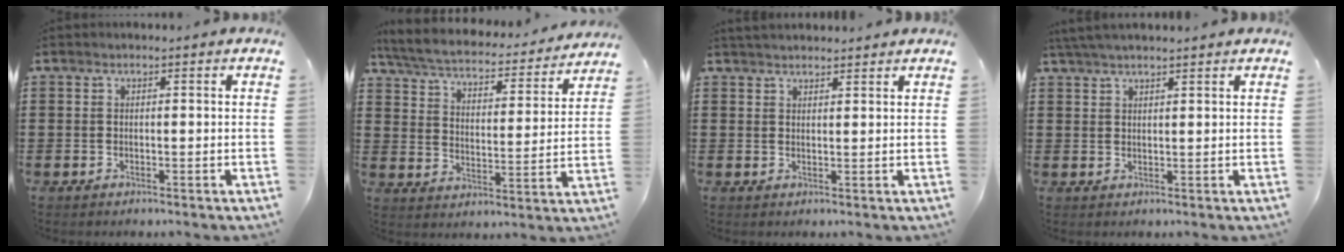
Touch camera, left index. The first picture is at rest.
{"total": 4.6, "force": [4.3, 0.3, 1.5], "torque": [-0.052, -0.032, 0.067]}
{"total": 2.1, "force": [2.1, 0.3, 0.1], "torque": [-0.007, 0.002, 0.041]}
{"total": 2.8, "force": [2.5, 0.2, 1.2], "torque": [-0.029, 0.002, 0.048]}